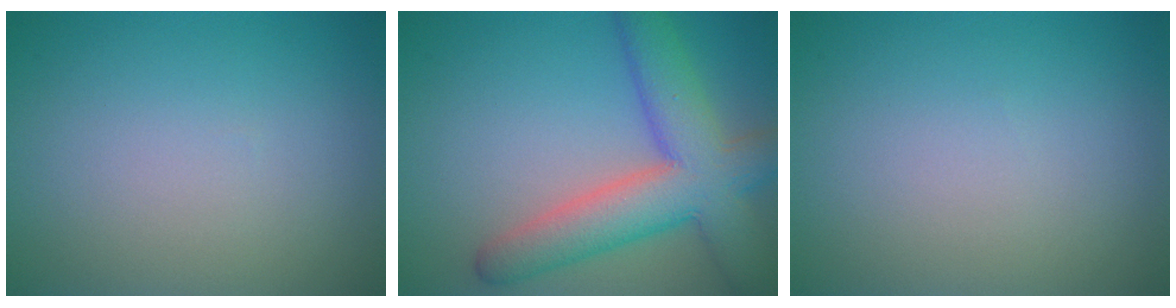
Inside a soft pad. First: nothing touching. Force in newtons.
{"total": 8.3, "press": 8.3, "slide": 0.5}
{"total": 0.0}